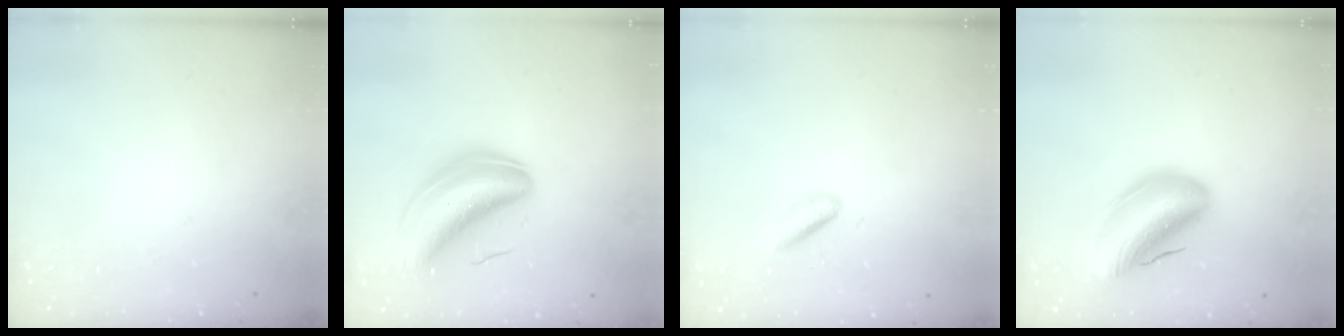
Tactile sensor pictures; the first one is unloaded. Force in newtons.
{"total": 9.9, "press": 9.5, "slide": 2.8}
{"total": 2.9, "press": 2.8, "slide": 0.6}
{"total": 15.3, "press": 14.8, "slide": 3.8}